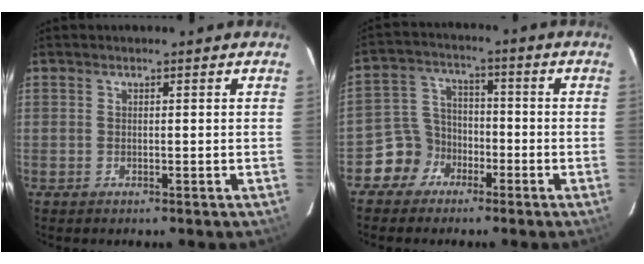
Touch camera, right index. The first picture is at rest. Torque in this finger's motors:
{"motor_torque": [0.35, -0.27, -0.37, -0.21]}